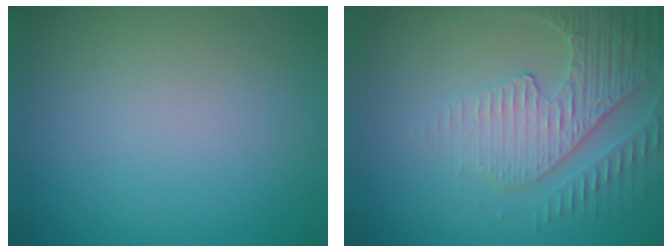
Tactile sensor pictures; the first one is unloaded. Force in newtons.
{"total": 4.0, "press": 3.9, "slide": 1.0}